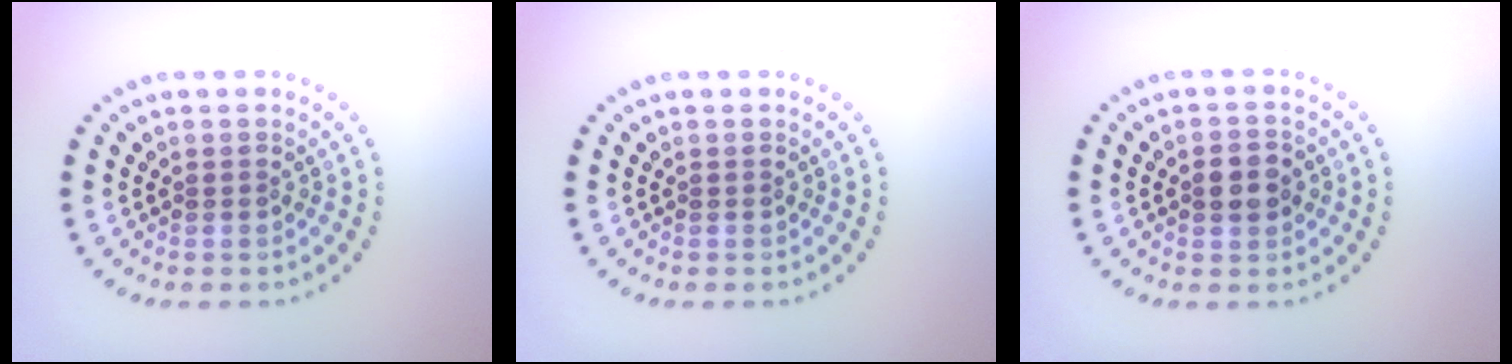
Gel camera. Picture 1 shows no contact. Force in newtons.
{"total": 0.0}
{"total": 2.6, "press": 2.6, "slide": 0.2}